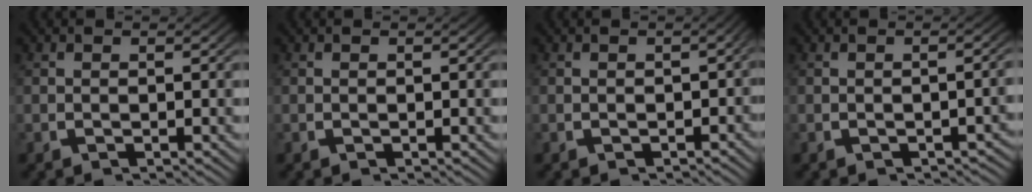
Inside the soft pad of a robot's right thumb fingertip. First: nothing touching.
{"total": 0.0}
{"total": 1.4, "force": [-1.0, 0.7, 0.7], "torque": [-0.005, -0.005, -0.014]}
{"total": 1.8, "force": [-1.5, 0.3, 0.9], "torque": [-0.012, 0.000, -0.018]}